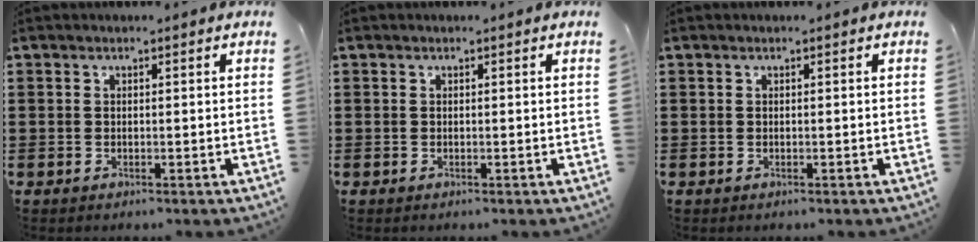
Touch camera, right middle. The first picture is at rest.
{"total": 0.0}
{"total": 0.0}